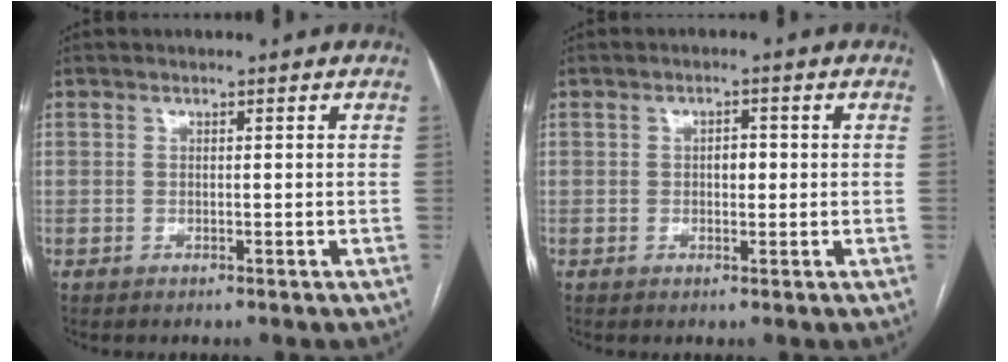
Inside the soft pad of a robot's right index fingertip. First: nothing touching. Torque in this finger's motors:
{"motor_torque": [0.41, 0.15, 0.16, 0.03]}